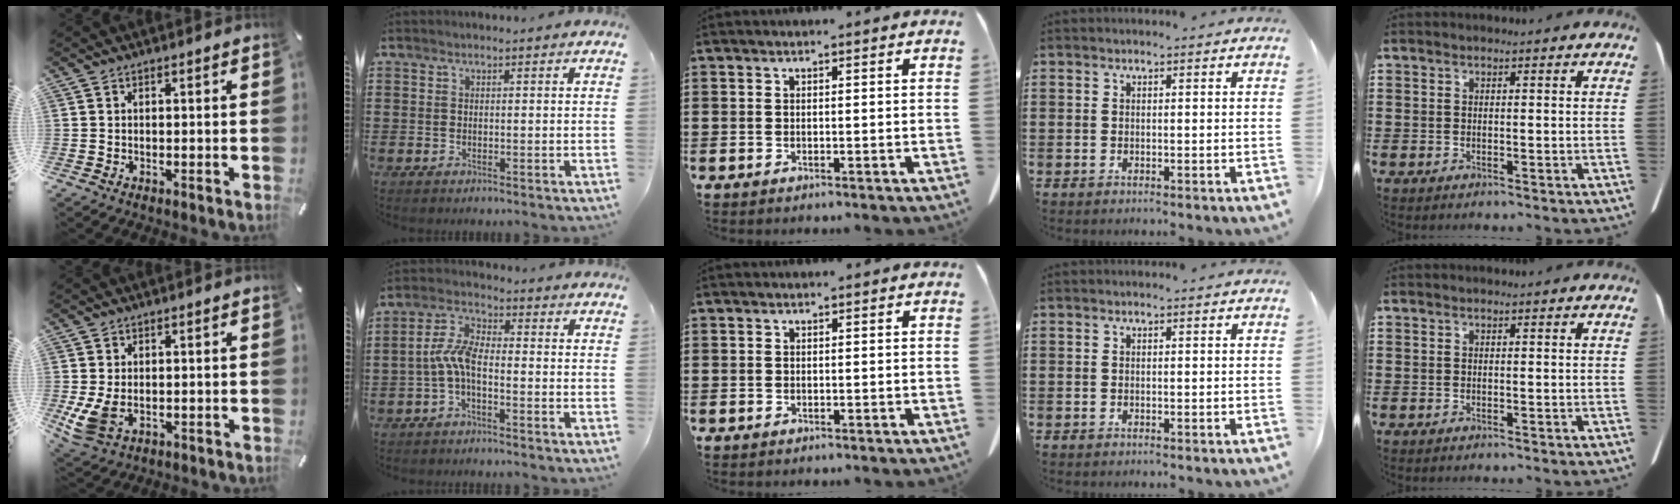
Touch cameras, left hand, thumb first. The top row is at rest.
{"thumb": {"total": 5.4, "force": [-0.3, 4.0, 3.6], "torque": [-0.090, -0.006, -0.008]}, "index": {"total": 5.8, "force": [-1.5, 2.1, 5.1], "torque": [-0.128, -0.002, -0.037]}}